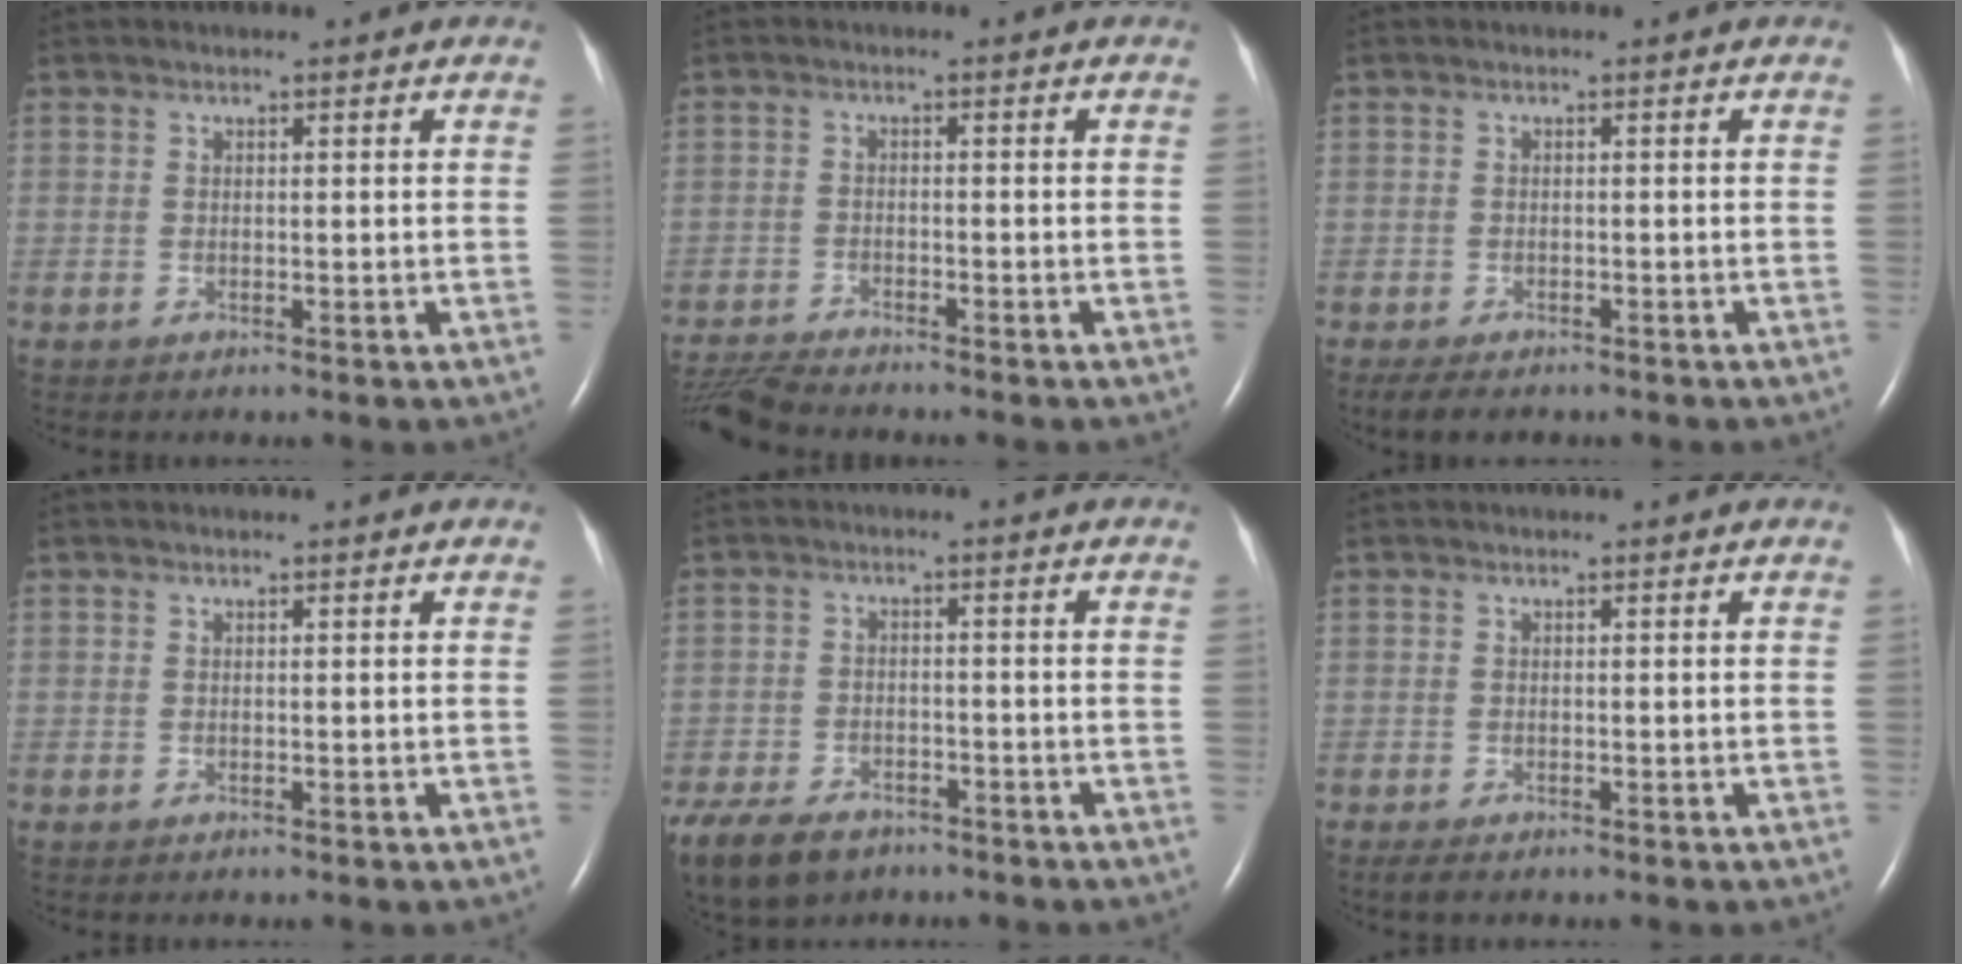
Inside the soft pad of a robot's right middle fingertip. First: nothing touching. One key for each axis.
{"total": 6.4, "fx": -6.2, "fy": -0.3, "fz": 1.6, "tx": -0.033, "ty": -0.020, "tz": -0.112}
{"total": 4.2, "fx": -3.3, "fy": 1.5, "fz": 2.2, "tx": -0.039, "ty": -0.010, "tz": -0.043}
{"total": 0.0}
{"total": 14.6, "fx": -9.8, "fy": 8.5, "fz": 6.8, "tx": -0.195, "ty": -0.029, "tz": -0.149}
{"total": 1.5, "fx": -1.1, "fy": 0.4, "fz": 0.9, "tx": -0.024, "ty": -0.006, "tz": -0.016}